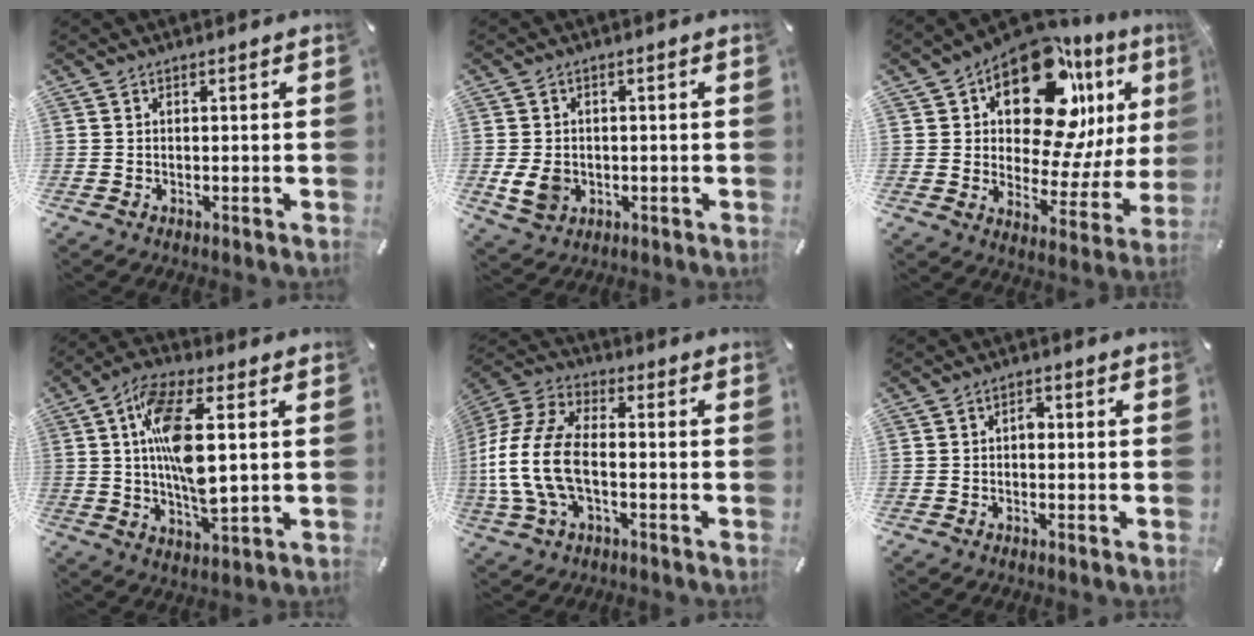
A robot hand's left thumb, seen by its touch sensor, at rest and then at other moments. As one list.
[{"total": 5.8, "force": [-0.8, 4.6, 3.3], "torque": [-0.069, 0.000, -0.015]}, {"total": 19.9, "force": [11.3, 10.6, 12.5], "torque": [-0.190, -0.085, 0.190]}, {"total": 14.3, "force": [2.2, 5.6, 13.0], "torque": [-0.255, -0.006, 0.031]}, {"total": 14.9, "force": [-3.0, 8.8, 11.6], "torque": [-0.260, 0.002, -0.058]}, {"total": 2.3, "force": [-0.1, 1.5, 1.7], "torque": [-0.028, 0.005, -0.006]}]